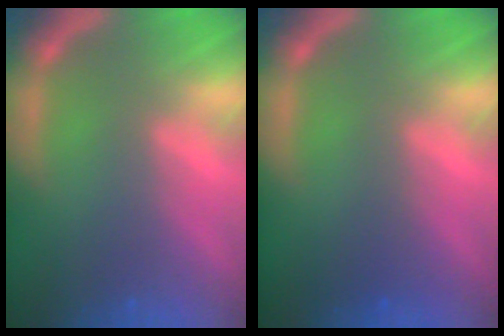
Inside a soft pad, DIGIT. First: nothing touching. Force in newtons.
{"total": 1.0}